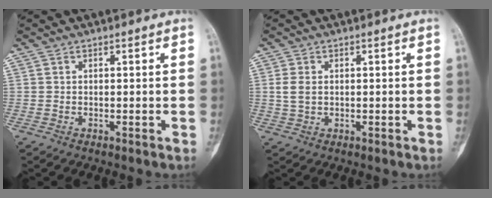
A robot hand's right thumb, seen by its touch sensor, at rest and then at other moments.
{"total": 3.2, "force": [0.4, 2.2, 2.3], "torque": [-0.050, 0.000, 0.011]}